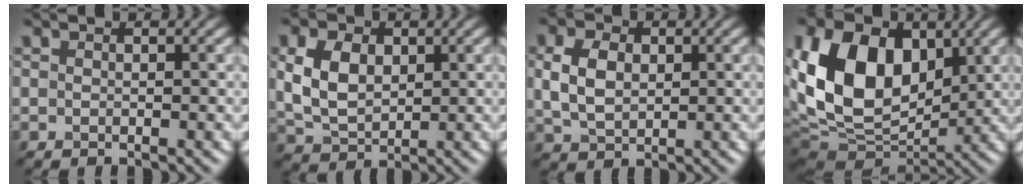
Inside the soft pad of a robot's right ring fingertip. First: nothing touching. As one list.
[{"total": 5.3, "force": [1.0, 3.7, 3.7], "torque": [-0.085, 0.004, 0.019]}, {"total": 4.3, "force": [0.8, 3.0, 3.0], "torque": [-0.072, 0.004, 0.013]}, {"total": 13.4, "force": [2.5, 9.3, 9.3], "torque": [-0.197, 0.005, 0.038]}]